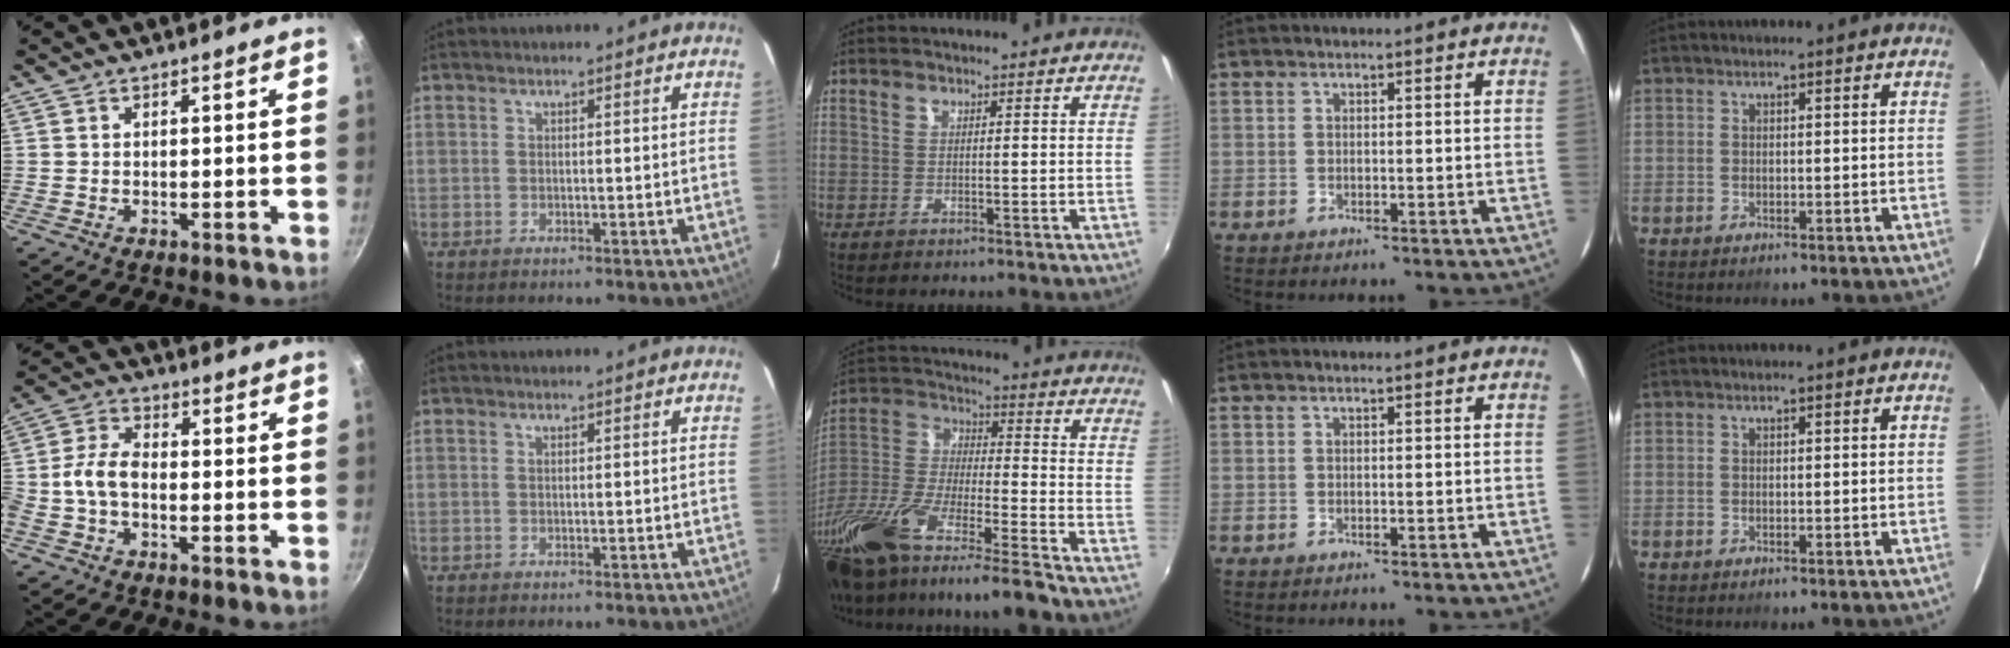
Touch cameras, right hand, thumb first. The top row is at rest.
{"thumb": {"total": 6.9, "force": [-2.1, 4.0, 5.2], "torque": [-0.110, 0.034, -0.053]}, "middle": {"total": 25.2, "force": [-18.7, 2.6, 16.6], "torque": [-0.310, -0.063, -0.340]}}